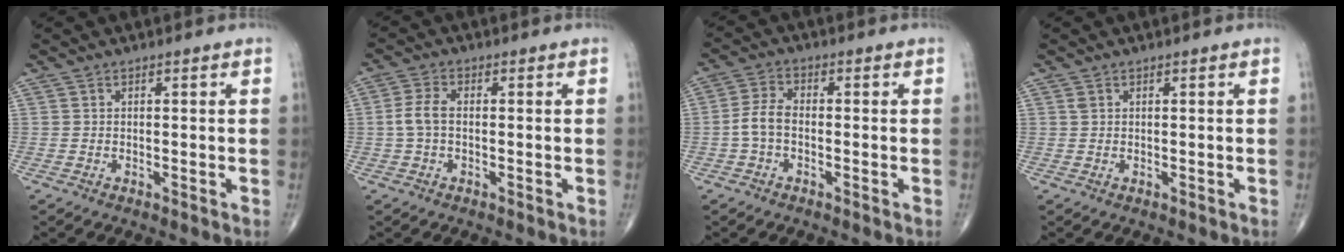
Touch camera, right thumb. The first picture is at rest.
{"total": 4.0, "force": [-0.2, 2.3, 3.2], "torque": [-0.075, 0.011, -0.008]}
{"total": 4.5, "force": [-1.0, 2.7, 3.5], "torque": [-0.073, 0.018, -0.027]}
{"total": 0.6, "force": [0.3, 0.4, 0.4], "torque": [-0.007, 0.006, 0.009]}